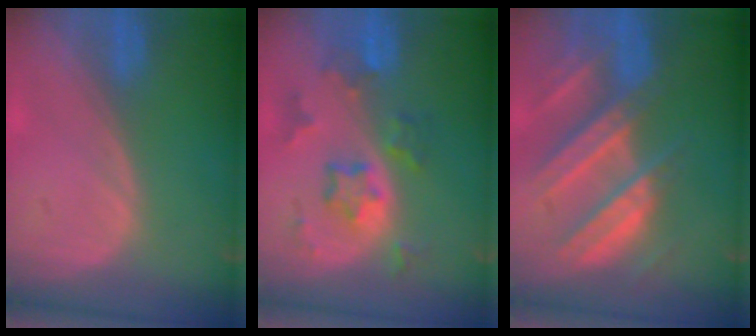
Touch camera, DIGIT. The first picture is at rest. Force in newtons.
{"total": 7.3, "press": 6.5, "slide": 3.2}
{"total": 10.6, "press": 9.3, "slide": 5.0}